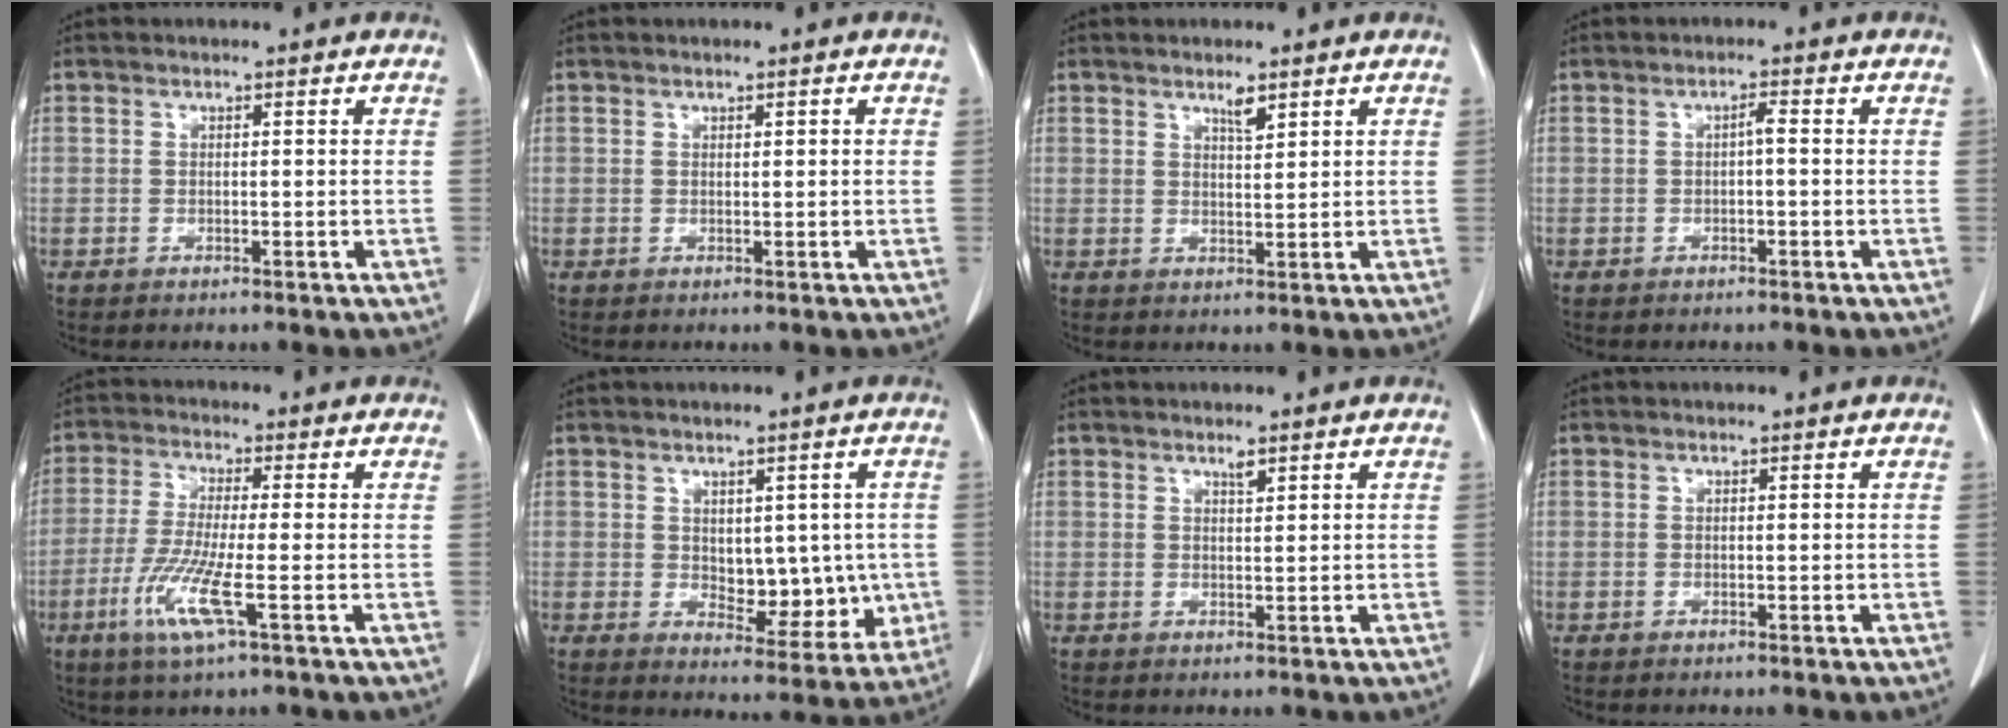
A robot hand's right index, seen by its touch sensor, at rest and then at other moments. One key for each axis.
{"total": 0.7, "fx": 0.3, "fy": 0.1, "fz": 0.6, "tx": -0.013, "ty": 0.001, "tz": 0.006}
{"total": 2.2, "fx": 1.6, "fy": 0.4, "fz": 1.5, "tx": -0.030, "ty": -0.002, "tz": 0.031}
{"total": 1.3, "fx": -0.1, "fy": 0.2, "fz": 1.3, "tx": -0.021, "ty": 0.004, "tz": -0.001}
{"total": 8.2, "fx": -3.1, "fy": 0.2, "fz": 7.6, "tx": -0.163, "ty": -0.021, "tz": -0.064}
{"total": 8.2, "fx": 0.0, "fy": 4.9, "fz": 6.6, "tx": -0.069, "ty": 0.002, "tz": 0.019}
{"total": 1.1, "fx": 0.9, "fy": 0.2, "fz": 0.7, "tx": -0.016, "ty": -0.003, "tz": 0.017}
{"total": 0.0}